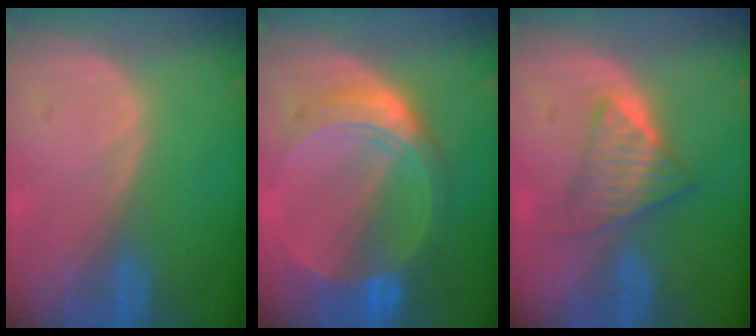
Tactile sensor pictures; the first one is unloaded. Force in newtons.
{"total": 8.4, "press": 8.3, "slide": 0.7}
{"total": 6.2, "press": 5.4, "slide": 3.1}